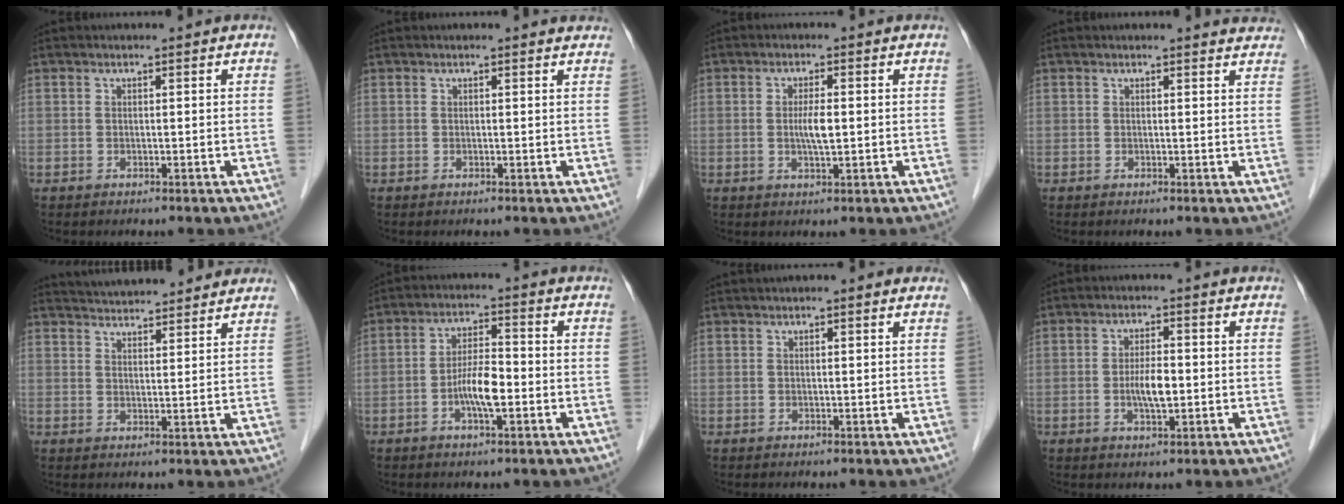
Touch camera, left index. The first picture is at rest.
{"total": 1.2, "force": [1.2, 0.2, 0.1], "torque": [-0.008, -0.005, 0.002]}
{"total": 3.2, "force": [-0.1, 0.5, 3.2], "torque": [-0.062, -0.002, -0.001]}
{"total": 3.2, "force": [3.1, 0.5, 0.2], "torque": [-0.001, -0.011, 0.015]}
{"total": 11.4, "force": [10.8, 1.8, 3.4], "torque": [-0.051, 0.024, 0.150]}
{"total": 5.7, "force": [-1.8, 1.3, 5.3], "torque": [-0.106, 0.006, -0.035]}
{"total": 2.6, "force": [2.0, 0.3, 1.6], "torque": [-0.021, 0.023, 0.027]}
{"total": 4.1, "force": [-0.6, 1.1, 3.9], "torque": [-0.076, -0.001, -0.010]}